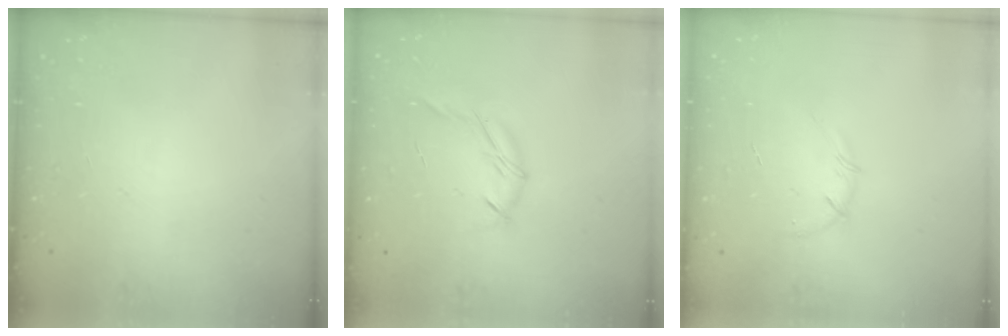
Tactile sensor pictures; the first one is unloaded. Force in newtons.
{"total": 6.4, "press": 6.3, "slide": 0.9}
{"total": 3.6, "press": 3.4, "slide": 1.2}